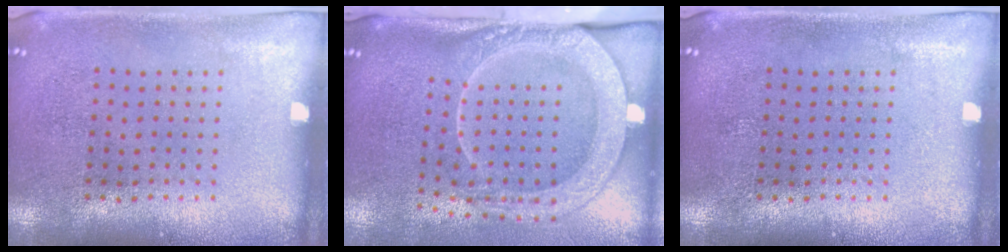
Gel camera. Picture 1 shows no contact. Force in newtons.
{"total": 2.8, "press": 2.1, "slide": 1.8}
{"total": 0.0}